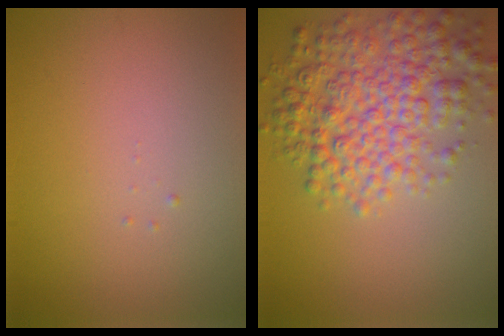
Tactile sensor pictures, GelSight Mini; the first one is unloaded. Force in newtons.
{"total": 6.8, "press": 6.8, "slide": 0.2}